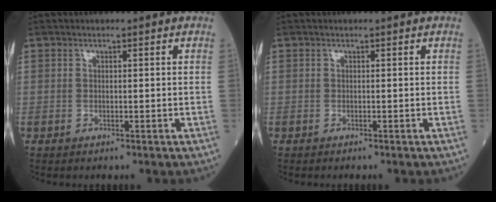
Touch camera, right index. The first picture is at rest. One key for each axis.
{"total": 0.0}